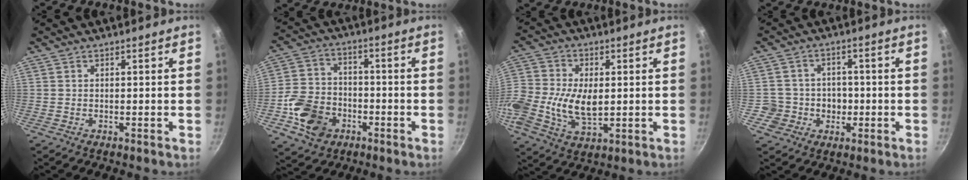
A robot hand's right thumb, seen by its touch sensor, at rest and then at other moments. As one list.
[{"total": 12.4, "force": [-4.6, 9.6, 6.4], "torque": [-0.101, 0.032, -0.086]}, {"total": 16.5, "force": [-0.8, 11.0, 12.3], "torque": [-0.273, 0.020, -0.016]}, {"total": 6.5, "force": [-1.2, 6.3, 1.2], "torque": [0.016, 0.021, -0.018]}]